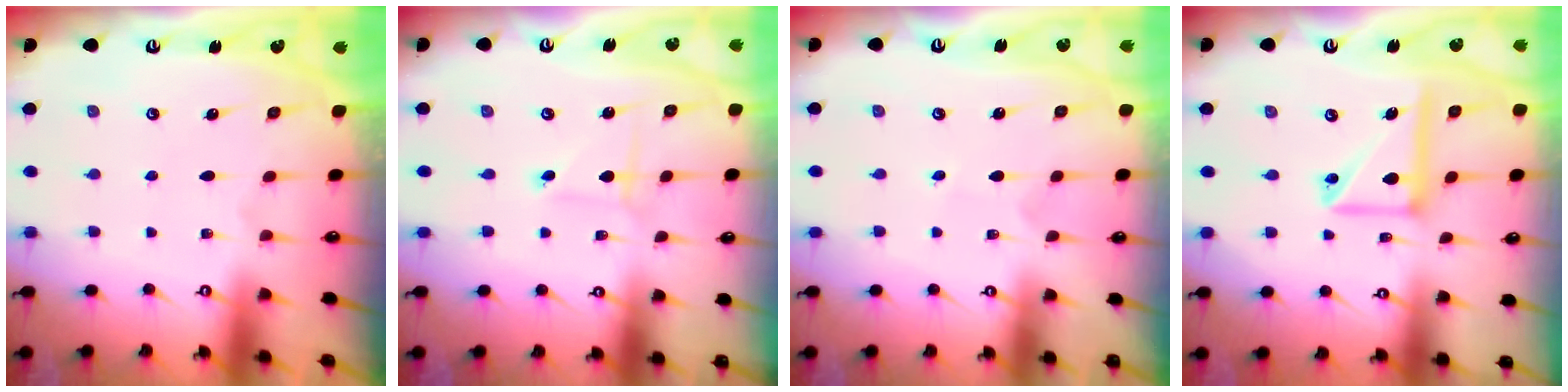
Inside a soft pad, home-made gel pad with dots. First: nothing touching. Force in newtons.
{"total": 1.1, "press": 1.1, "slide": 0.1}
{"total": 1.2, "press": 1.2, "slide": 0.1}
{"total": 13.2, "press": 13.1, "slide": 1.6}